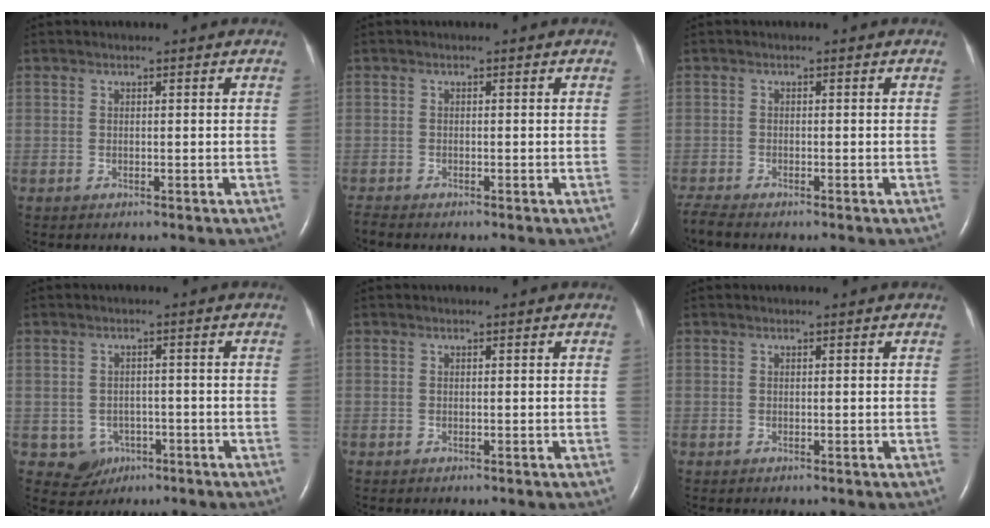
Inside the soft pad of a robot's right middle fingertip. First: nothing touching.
{"total": 0.9, "force": [-0.9, 0.0, 0.2], "torque": [-0.008, -0.005, -0.019]}
{"total": 2.3, "force": [-2.2, -0.1, 0.7], "torque": [-0.022, -0.011, -0.044]}
{"total": 4.0, "force": [-1.5, 3.7, 0.5], "torque": [-0.007, 0.010, -0.013]}
{"total": 0.0}
{"total": 0.0}